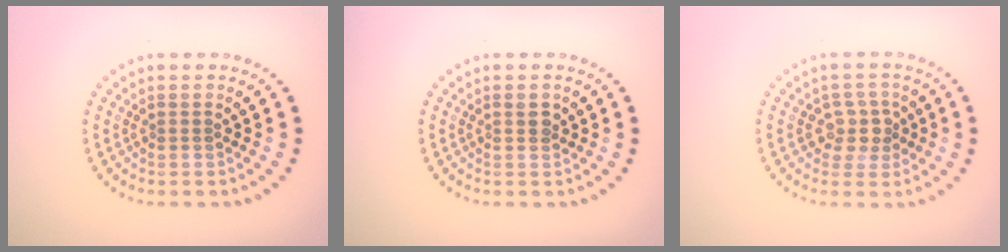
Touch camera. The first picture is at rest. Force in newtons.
{"total": 1.2, "press": 1.1, "slide": 0.4}
{"total": 2.3, "press": 2.0, "slide": 1.2}